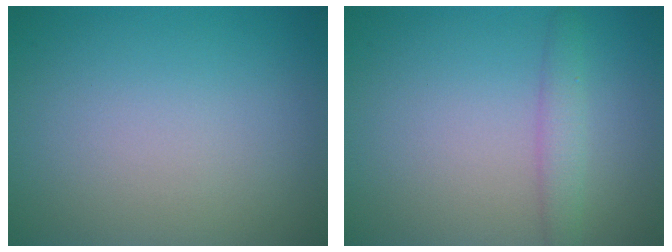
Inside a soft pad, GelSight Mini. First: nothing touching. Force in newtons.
{"total": 2.0, "press": 2.0, "slide": 0.1}